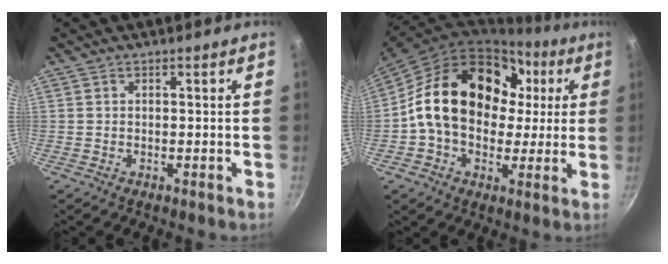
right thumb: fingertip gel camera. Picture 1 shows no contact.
{"total": 22.4, "force": [3.0, 16.7, 14.7], "torque": [-0.225, 0.035, 0.045]}